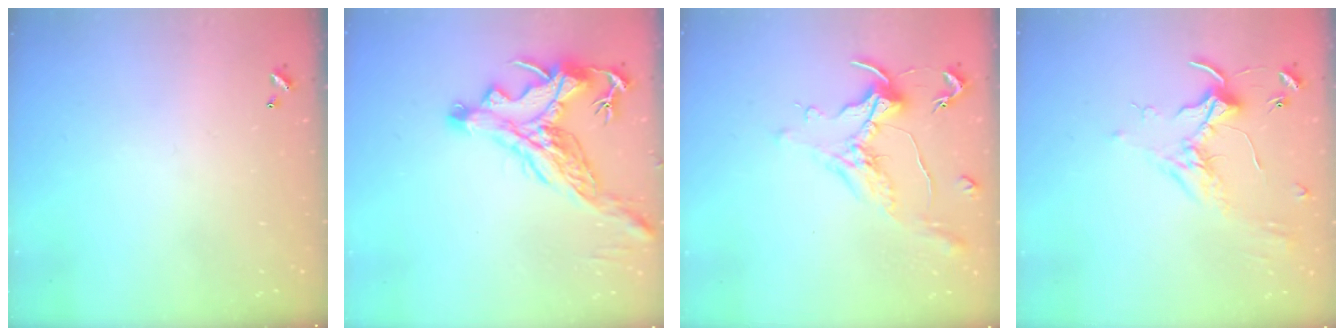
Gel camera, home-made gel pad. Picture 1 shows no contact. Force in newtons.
{"total": 5.4, "press": 5.1, "slide": 1.8}
{"total": 1.5, "press": 1.4, "slide": 0.6}
{"total": 1.7, "press": 1.6, "slide": 0.4}